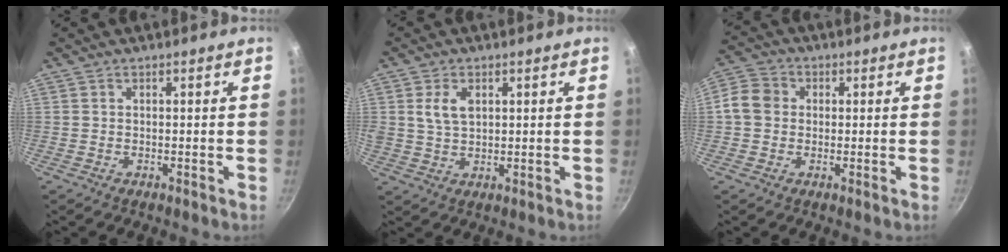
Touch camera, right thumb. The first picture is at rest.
{"total": 5.2, "force": [1.6, 3.3, 3.6], "torque": [-0.062, -0.004, 0.033]}
{"total": 6.2, "force": [0.2, 5.4, 3.1], "torque": [-0.038, 0.012, -0.015]}